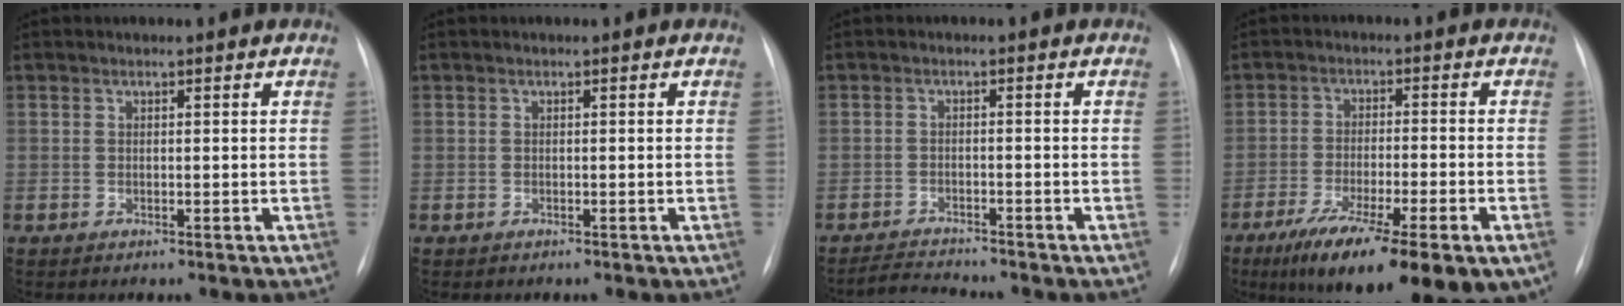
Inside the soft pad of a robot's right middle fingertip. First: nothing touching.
{"total": 0.0}
{"total": 3.5, "force": [-3.4, -0.5, 0.0], "torque": [-0.005, -0.021, -0.058]}
{"total": 18.3, "force": [-10.8, 3.6, 14.3], "torque": [-0.195, -0.037, -0.167]}